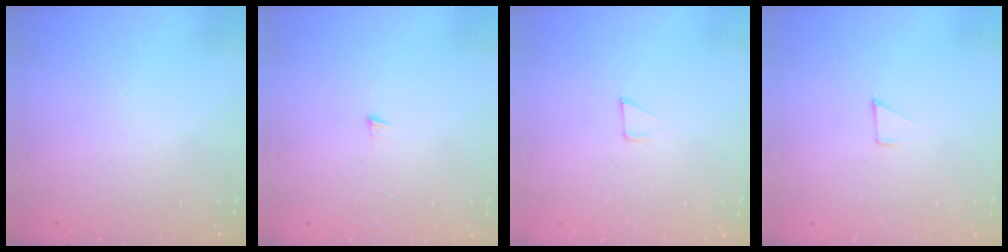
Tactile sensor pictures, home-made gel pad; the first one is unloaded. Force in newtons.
{"total": 4.1, "press": 4.1, "slide": 0.4}
{"total": 2.8, "press": 2.8, "slide": 0.2}
{"total": 3.3, "press": 3.3, "slide": 0.3}